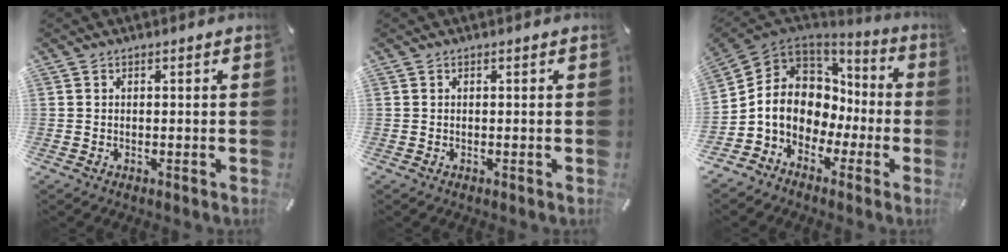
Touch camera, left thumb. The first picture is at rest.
{"total": 0.0}
{"total": 10.2, "force": [-1.6, 9.3, 3.9], "torque": [-0.119, -0.013, -0.027]}